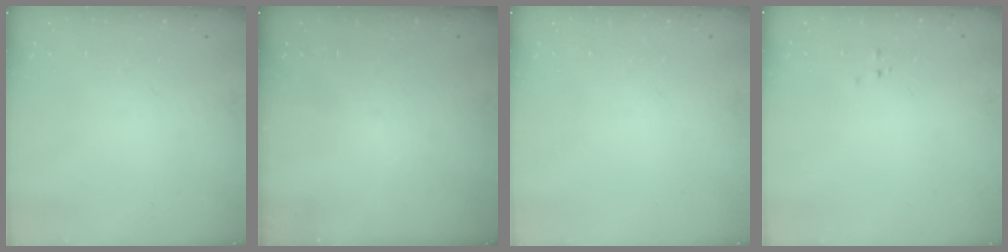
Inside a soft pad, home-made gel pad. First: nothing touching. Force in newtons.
{"total": 0.0}
{"total": 0.0}
{"total": 0.0}